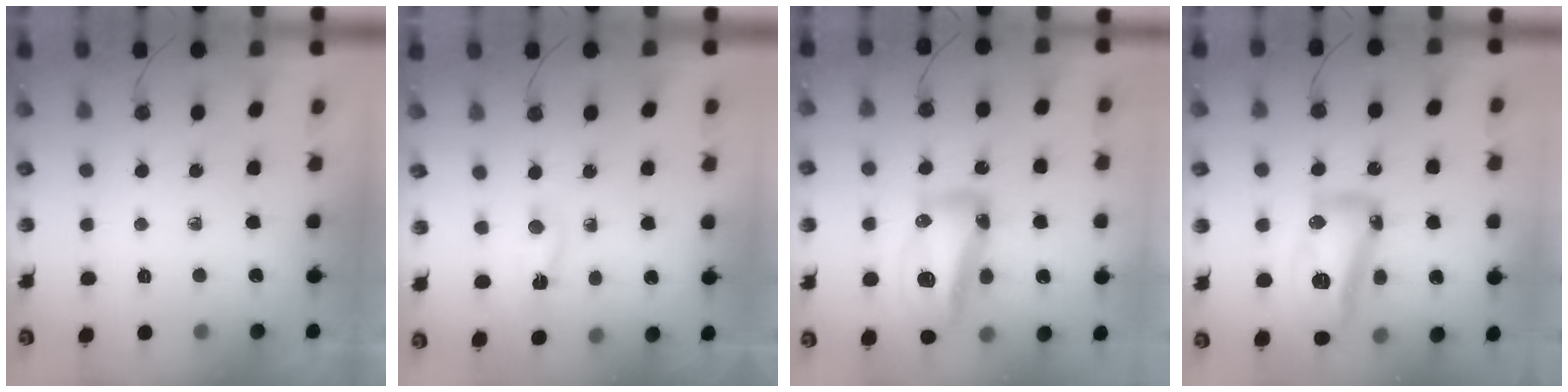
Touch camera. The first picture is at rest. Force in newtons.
{"total": 2.4, "press": 2.3, "slide": 0.4}
{"total": 16.0, "press": 15.9, "slide": 1.3}
{"total": 17.0, "press": 16.9, "slide": 1.5}